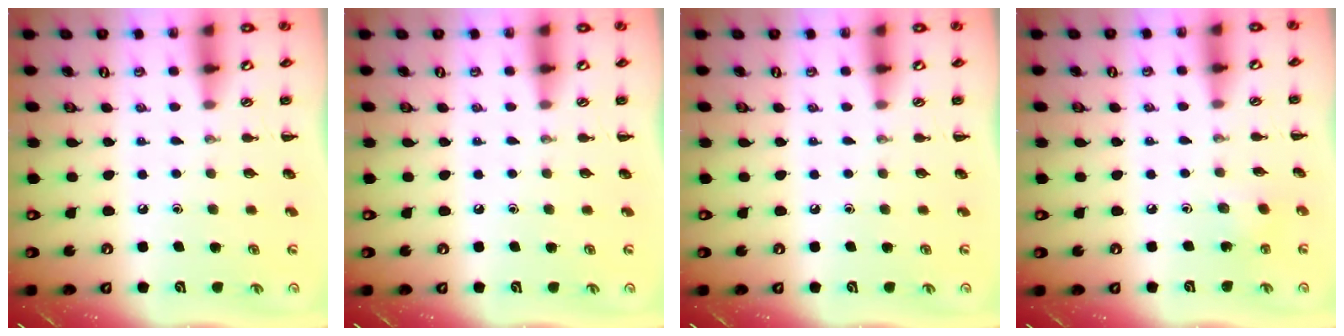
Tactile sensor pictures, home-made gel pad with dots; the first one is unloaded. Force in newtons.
{"total": 0.0}
{"total": 0.0}
{"total": 2.4, "press": 2.3, "slide": 0.7}